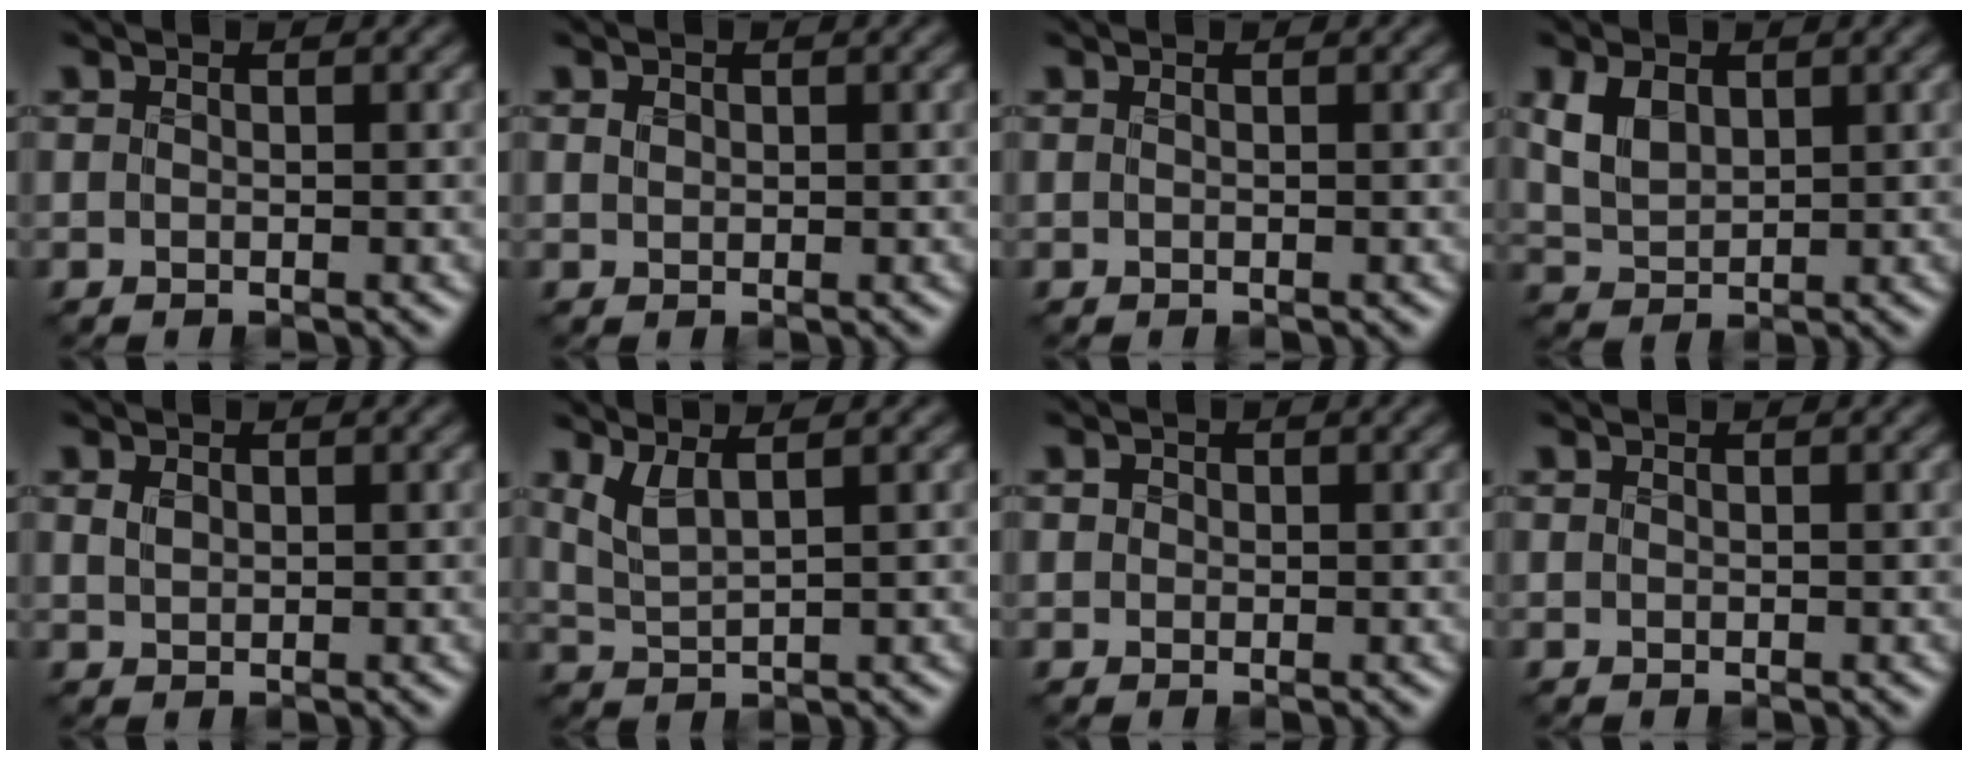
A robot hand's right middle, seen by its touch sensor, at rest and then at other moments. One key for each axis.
{"total": 0.7, "fx": 0.1, "fy": 0.6, "fz": 0.3, "tx": -0.008, "ty": -0.001, "tz": 0.004}
{"total": 0.0}
{"total": 3.3, "fx": 1.1, "fy": 2.2, "fz": 2.2, "tx": -0.056, "ty": -0.001, "tz": 0.024}
{"total": 0.9, "fx": 0.2, "fy": 0.7, "fz": 0.6, "tx": -0.015, "ty": -0.001, "tz": 0.007}
{"total": 2.5, "fx": 1.3, "fy": 0.7, "fz": 2.0, "tx": -0.047, "ty": -0.003, "tz": 0.031}
{"total": 0.7, "fx": -0.1, "fy": 0.7, "fz": 0.1, "tx": 0.000, "ty": -0.003, "tz": -0.002}
{"total": 0.0}